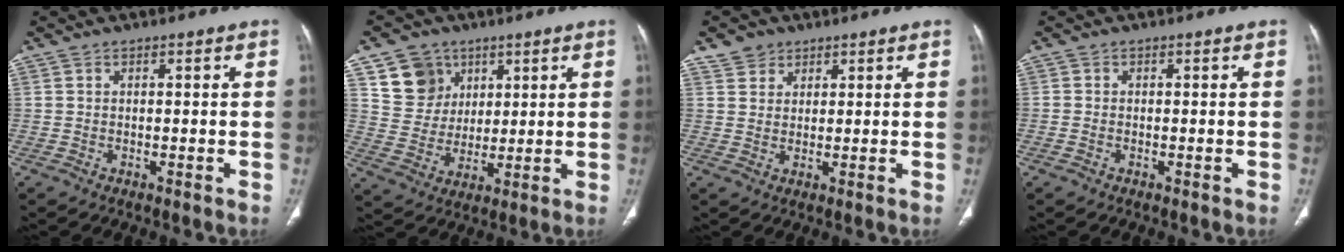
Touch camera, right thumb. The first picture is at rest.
{"total": 9.8, "force": [4.9, 8.1, 2.4], "torque": [-0.006, -0.021, 0.101]}
{"total": 3.6, "force": [2.4, 2.7, 0.5], "torque": [0.008, -0.009, 0.041]}
{"total": 0.7, "force": [-0.2, 0.5, 0.3], "torque": [-0.008, 0.001, -0.004]}